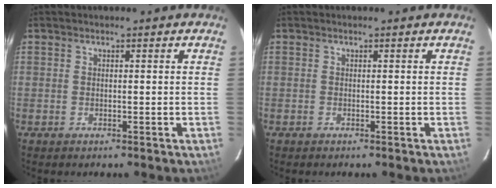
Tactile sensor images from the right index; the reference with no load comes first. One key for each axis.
{"total": 0.0}